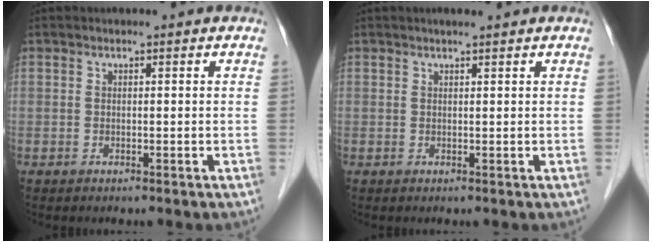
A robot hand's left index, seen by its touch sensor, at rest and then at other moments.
{"total": 1.8, "force": [1.5, -0.1, 1.0], "torque": [-0.014, 0.010, 0.025]}